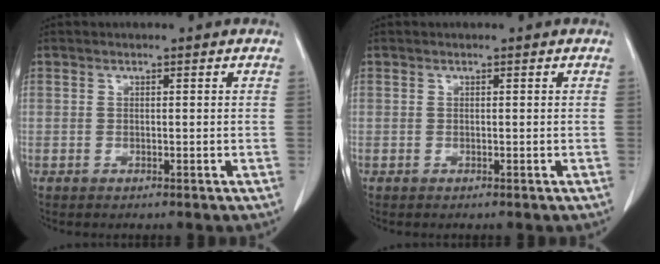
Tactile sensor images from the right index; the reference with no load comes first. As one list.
[{"total": 0.0}]